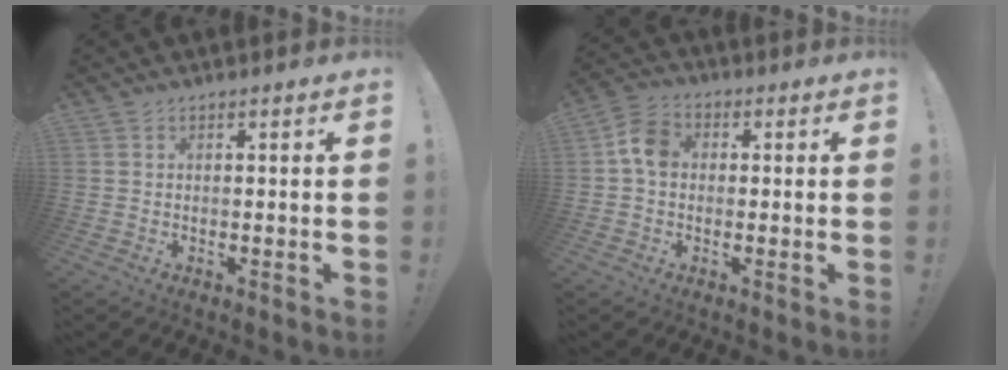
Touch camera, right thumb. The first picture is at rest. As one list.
[{"total": 7.4, "force": [0.4, 5.4, 5.0], "torque": [-0.090, 0.021, 0.013]}]